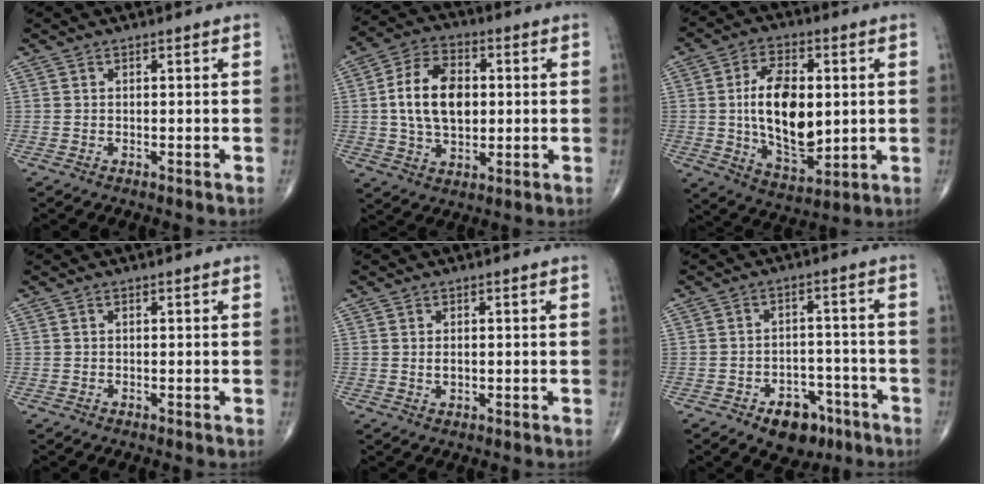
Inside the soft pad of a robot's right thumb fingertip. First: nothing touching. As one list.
[{"total": 13.4, "force": [1.0, 8.5, 10.3], "torque": [-0.165, 0.009, 0.015]}, {"total": 15.8, "force": [0.8, 8.6, 13.3], "torque": [-0.206, -0.010, 0.021]}, {"total": 0.0}, {"total": 1.7, "force": [0.1, 1.1, 1.3], "torque": [-0.018, -0.003, 0.004]}, {"total": 8.6, "force": [-5.1, 5.6, 4.2], "torque": [-0.026, 0.039, -0.068]}]